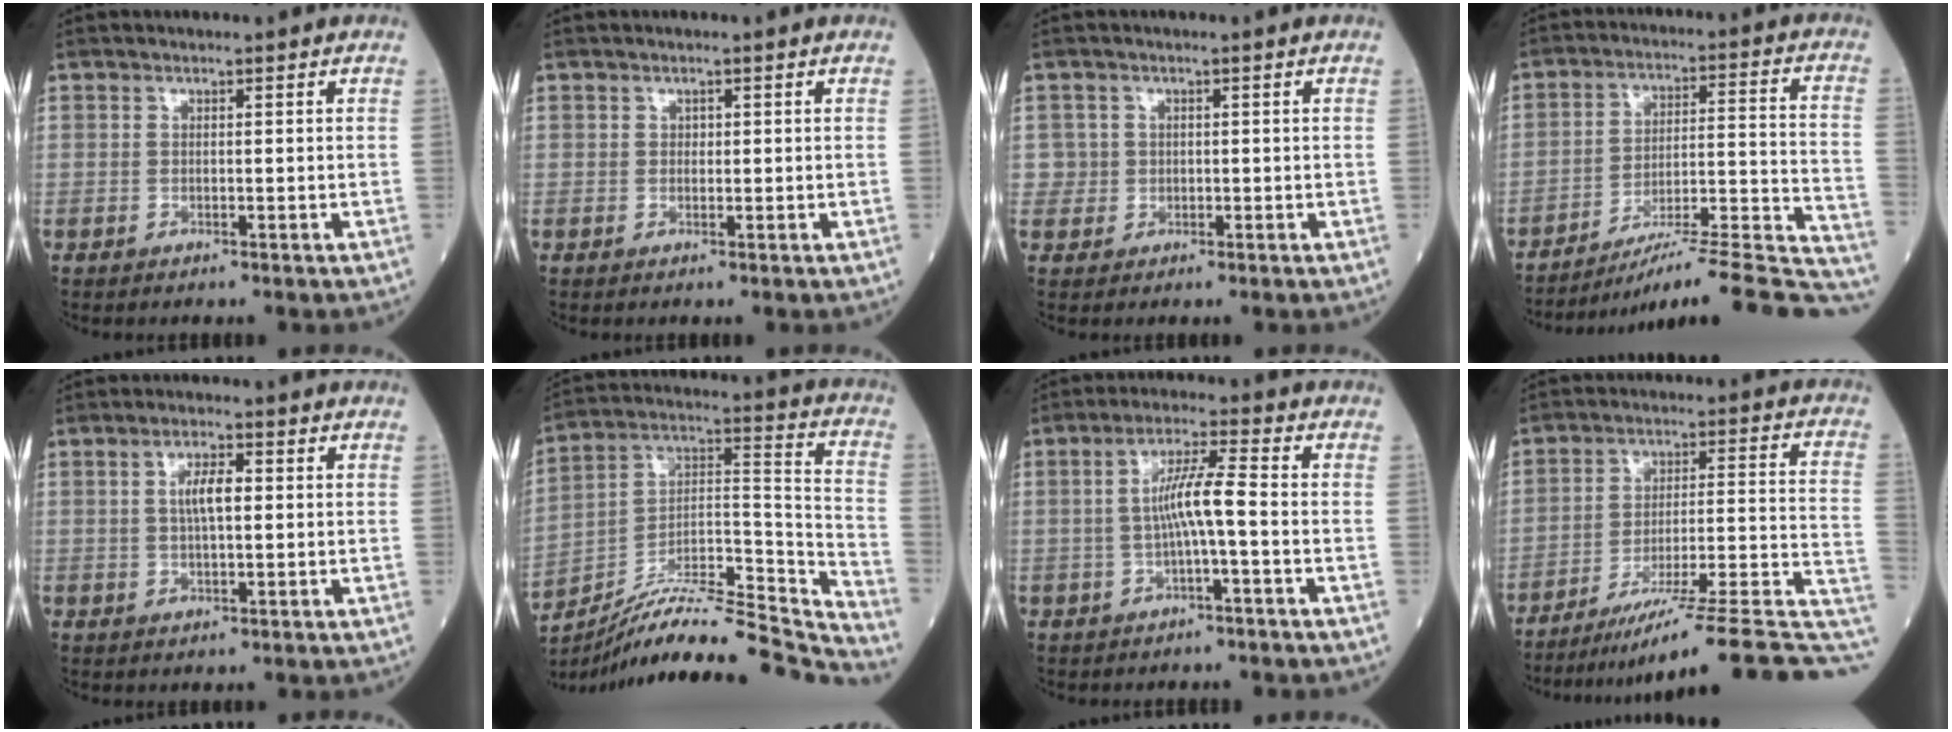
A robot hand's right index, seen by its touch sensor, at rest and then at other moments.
{"total": 0.6, "force": [0.2, 0.5, 0.3], "torque": [-0.005, 0.001, 0.005]}
{"total": 2.0, "force": [0.1, 1.9, -0.3], "torque": [0.017, 0.007, 0.001]}
{"total": 23.8, "force": [-21.4, -0.1, 10.4], "torque": [-0.078, 0.006, -0.299]}
{"total": 4.4, "force": [0.7, 1.2, 4.1], "torque": [-0.079, 0.009, 0.015]}
{"total": 25.7, "force": [-24.0, 1.8, 9.0], "torque": [-0.111, 0.027, -0.366]}
{"total": 6.2, "force": [-0.7, 0.0, 6.1], "torque": [-0.117, 0.013, -0.012]}
{"total": 21.0, "force": [-15.8, 0.4, 13.9], "torque": [-0.138, 0.021, -0.233]}